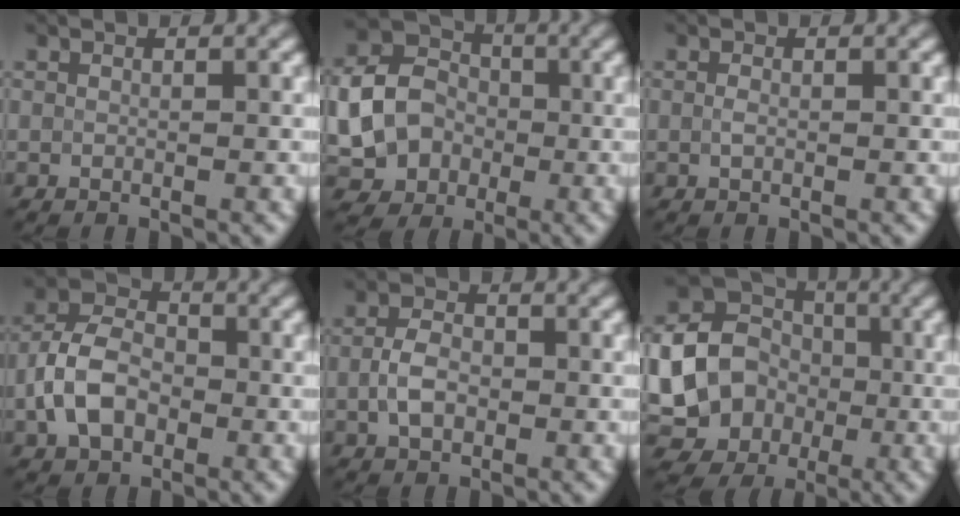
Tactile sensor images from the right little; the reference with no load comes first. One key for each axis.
{"total": 8.2, "fx": -0.9, "fy": 7.0, "fz": 4.1, "tx": -0.075, "ty": -0.014, "tz": -0.026}
{"total": 0.6, "fx": 0.1, "fy": 0.3, "fz": 0.5, "tx": -0.013, "ty": 0.002, "tz": 0.001}
{"total": 5.2, "fx": -1.4, "fy": 3.7, "fz": 3.5, "tx": -0.069, "ty": 0.007, "tz": -0.031}
{"total": 2.6, "fx": -0.3, "fy": 1.8, "fz": 1.9, "tx": -0.039, "ty": 0.001, "tz": -0.008}
{"total": 17.2, "fx": -2.7, "fy": 16.0, "fz": 5.7, "tx": -0.149, "ty": -0.001, "tz": -0.069}